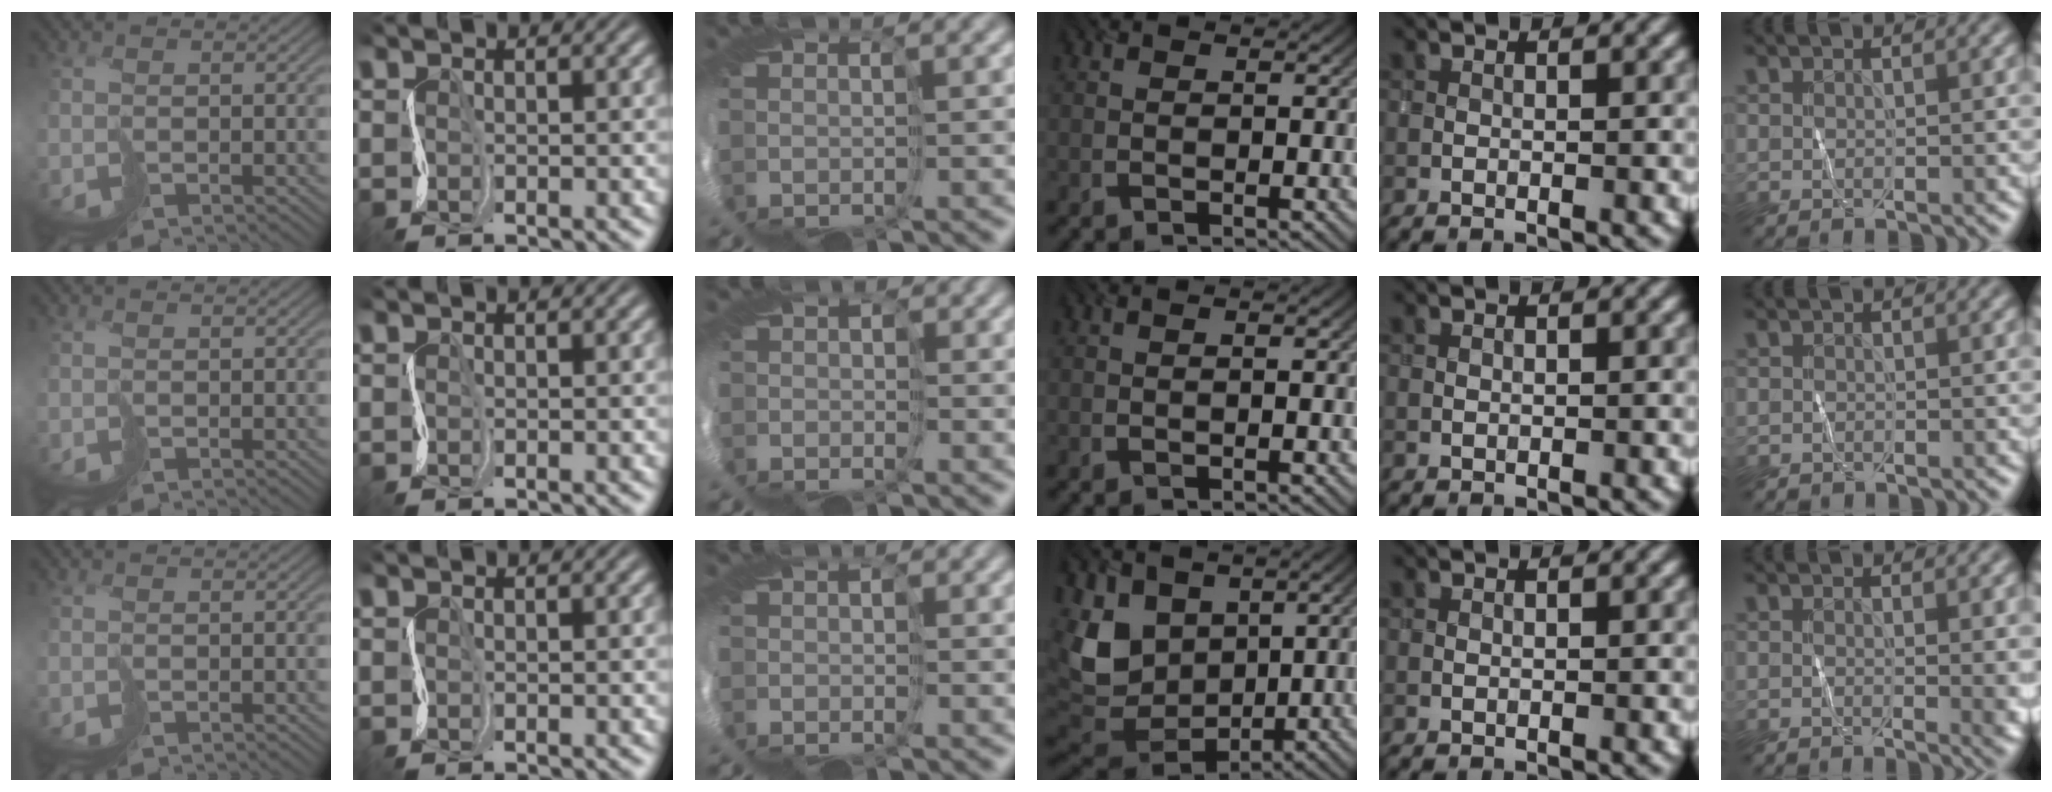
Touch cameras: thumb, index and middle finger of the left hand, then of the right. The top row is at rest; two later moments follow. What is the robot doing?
{"motion": "cut", "object": "tape"}